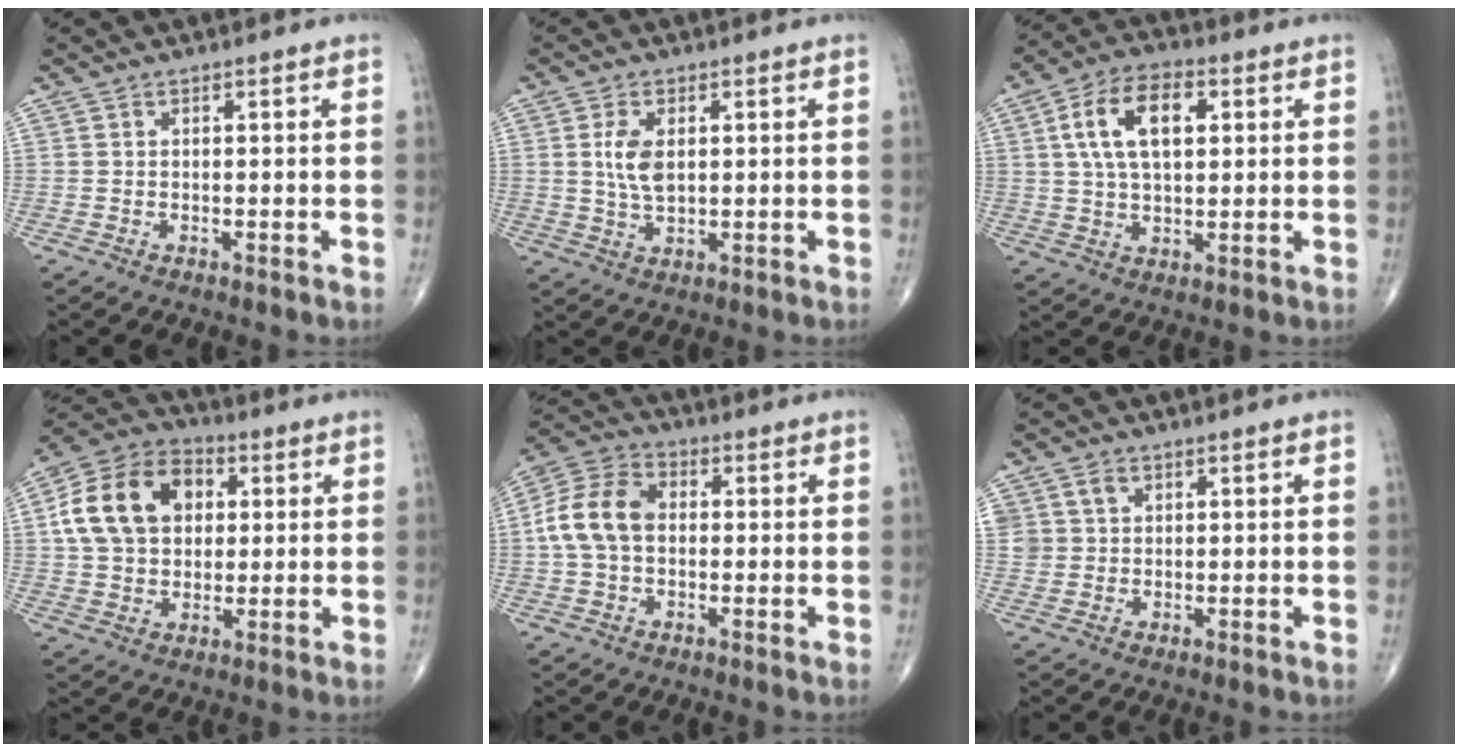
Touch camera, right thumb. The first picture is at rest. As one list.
[{"total": 5.7, "force": [1.0, 3.1, 4.7], "torque": [-0.091, -0.006, 0.022]}, {"total": 12.4, "force": [3.2, 6.8, 9.9], "torque": [-0.169, 0.010, 0.053]}, {"total": 16.5, "force": [3.3, 12.2, 10.6], "torque": [-0.171, 0.015, 0.053]}, {"total": 10.7, "force": [0.3, 7.4, 7.6], "torque": [-0.151, 0.031, -0.003]}, {"total": 4.4, "force": [2.2, 3.1, 2.3], "torque": [-0.035, -0.006, 0.047]}]